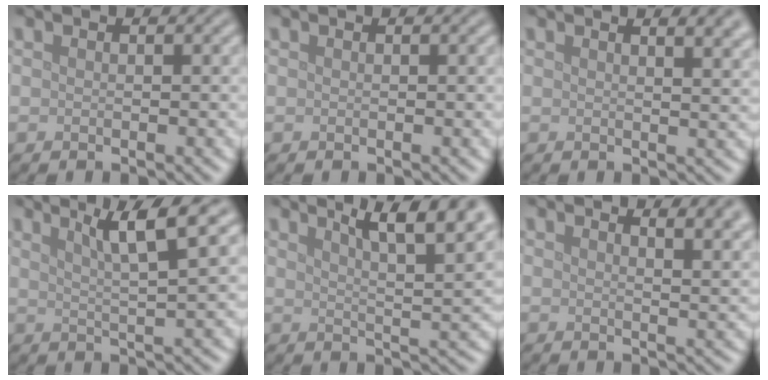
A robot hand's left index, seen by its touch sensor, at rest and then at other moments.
{"total": 0.0}
{"total": 5.1, "force": [3.0, 2.1, 3.5], "torque": [-0.014, 0.024, 0.021]}
{"total": 5.2, "force": [2.8, 0.6, 4.3], "torque": [-0.061, 0.009, 0.049]}
{"total": 8.9, "force": [5.5, 2.5, 6.5], "torque": [-0.055, 0.022, 0.061]}
{"total": 6.2, "force": [3.9, 2.5, 4.0], "torque": [-0.016, 0.028, 0.036]}